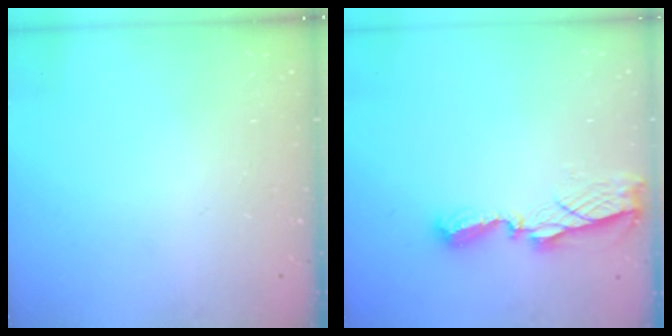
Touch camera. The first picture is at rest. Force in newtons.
{"total": 7.5, "press": 7.5, "slide": 0.5}